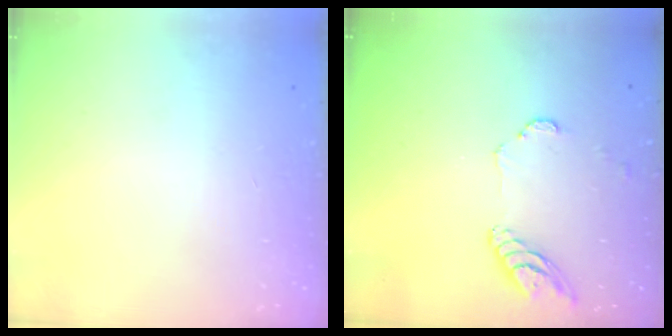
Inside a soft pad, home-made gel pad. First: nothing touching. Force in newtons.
{"total": 9.5, "press": 9.5, "slide": 0.9}